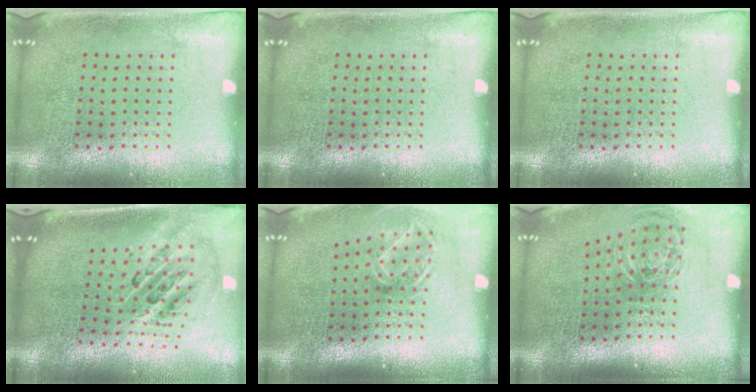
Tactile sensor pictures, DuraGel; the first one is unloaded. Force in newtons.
{"total": 0.0}
{"total": 0.0}
{"total": 2.5, "press": 1.7, "slide": 1.9}
{"total": 2.0, "press": 1.3, "slide": 1.4}
{"total": 1.3, "press": 1.0, "slide": 0.9}